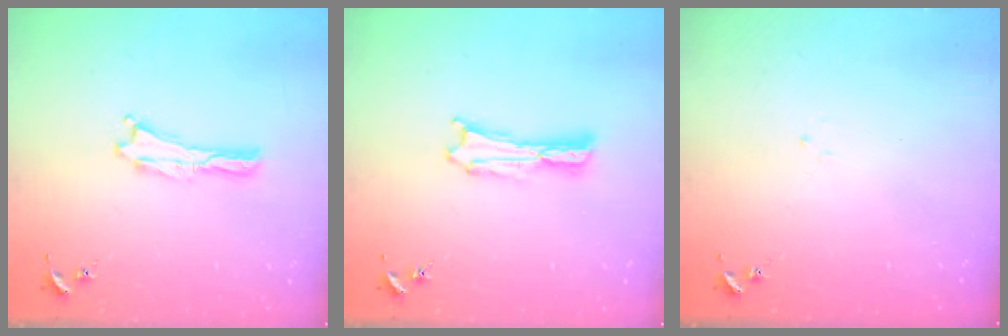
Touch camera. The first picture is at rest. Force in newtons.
{"total": 0.6, "press": 0.6, "slide": 0.2}
{"total": 1.1, "press": 1.0, "slide": 0.2}